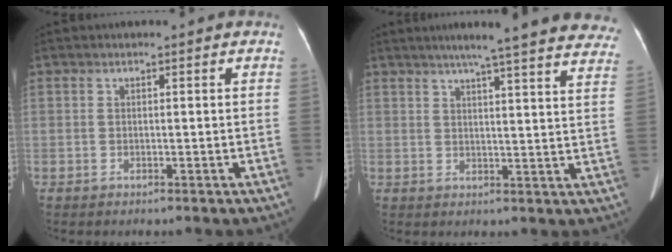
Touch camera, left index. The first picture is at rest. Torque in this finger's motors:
{"motor_torque": [0.13, -0.27, 0.01, 0.07]}